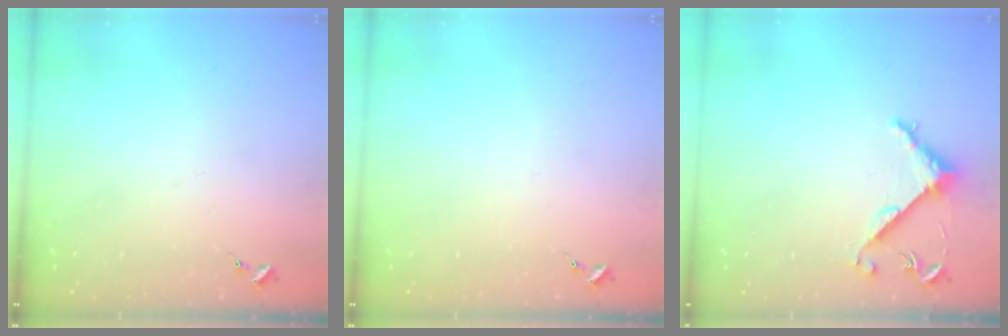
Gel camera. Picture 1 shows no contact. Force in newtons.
{"total": 0.0}
{"total": 5.6, "press": 5.6, "slide": 0.2}